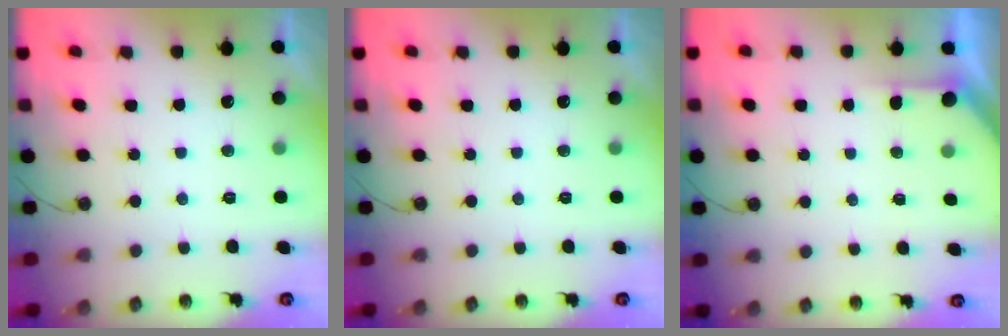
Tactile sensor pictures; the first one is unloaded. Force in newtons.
{"total": 0.0}
{"total": 1.2, "press": 1.2, "slide": 0.1}